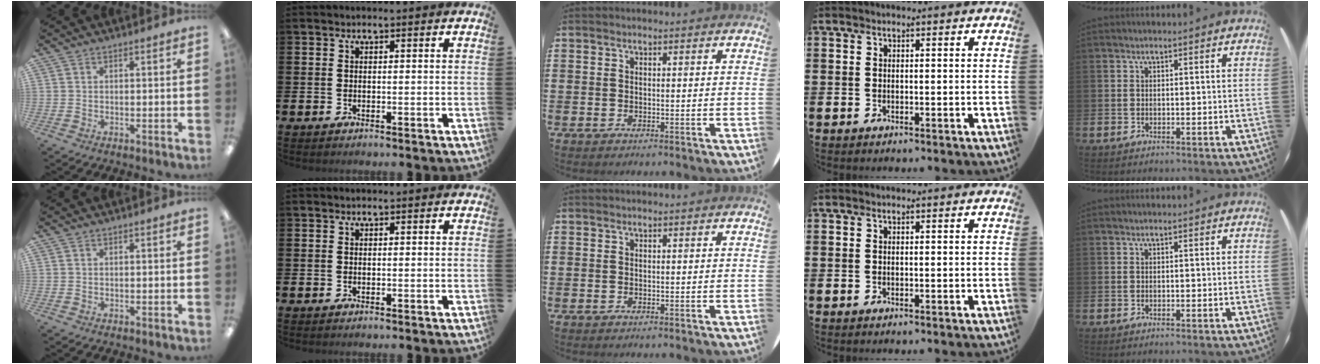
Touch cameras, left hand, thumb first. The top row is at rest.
{}